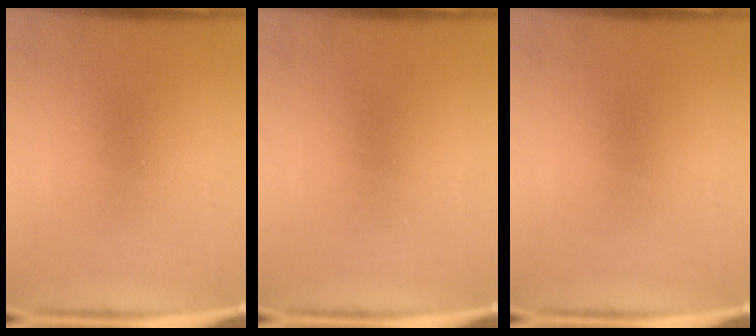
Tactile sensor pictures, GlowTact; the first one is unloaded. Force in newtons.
{"total": 0.0}
{"total": 0.0}